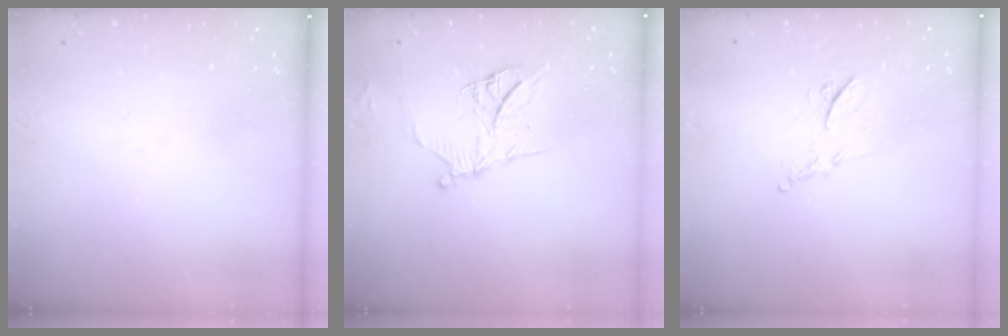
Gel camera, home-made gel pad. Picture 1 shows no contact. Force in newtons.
{"total": 13.6, "press": 13.5, "slide": 1.3}
{"total": 8.7, "press": 8.7, "slide": 0.4}